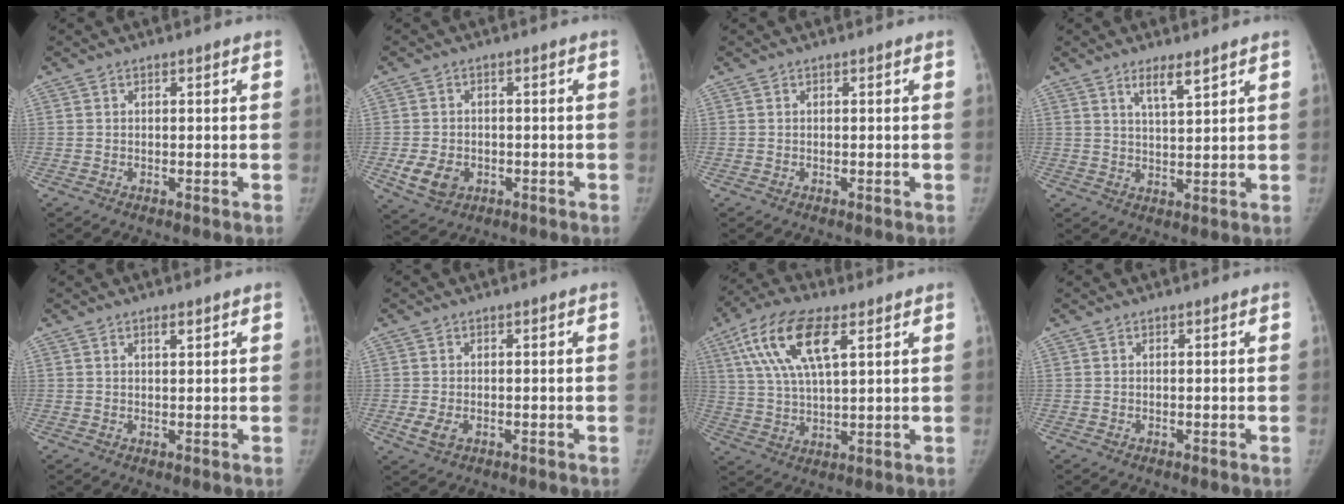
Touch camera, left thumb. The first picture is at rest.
{"total": 6.2, "force": [-2.0, 4.8, 3.4], "torque": [-0.055, 0.002, -0.025]}
{"total": 0.0}
{"total": 4.5, "force": [3.1, 0.9, 3.1], "torque": [-0.050, -0.025, 0.057]}
{"total": 1.4, "force": [0.9, 0.5, 0.9], "torque": [-0.011, -0.005, 0.015]}
{"total": 2.9, "force": [-0.9, 1.9, 2.0], "torque": [-0.044, -0.004, -0.014]}
{"total": 14.4, "force": [6.1, 5.9, 11.6], "torque": [-0.223, -0.001, 0.113]}
{"total": 0.0}